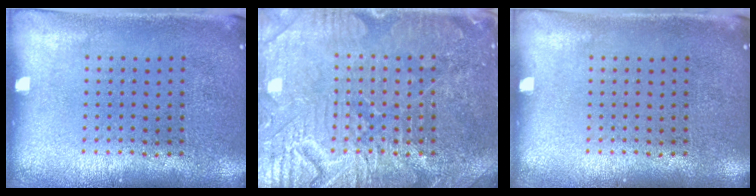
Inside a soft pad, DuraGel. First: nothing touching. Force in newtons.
{"total": 6.4, "press": 6.4, "slide": 0.8}
{"total": 0.0}